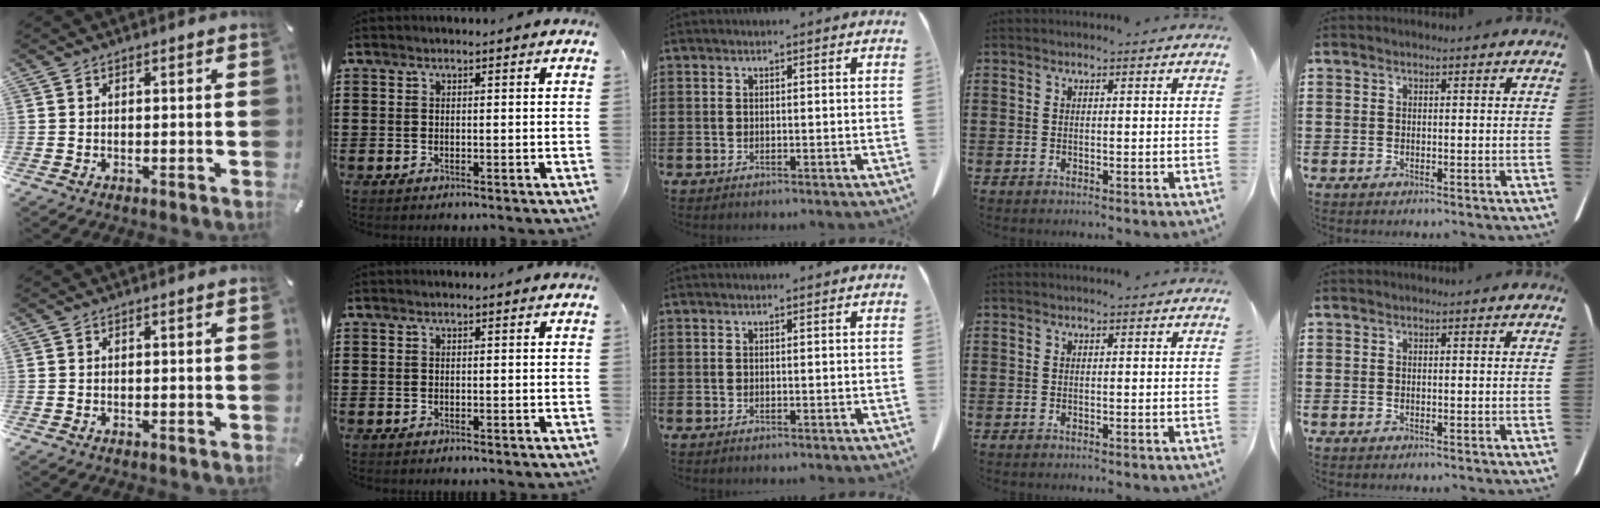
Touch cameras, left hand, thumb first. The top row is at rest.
{}